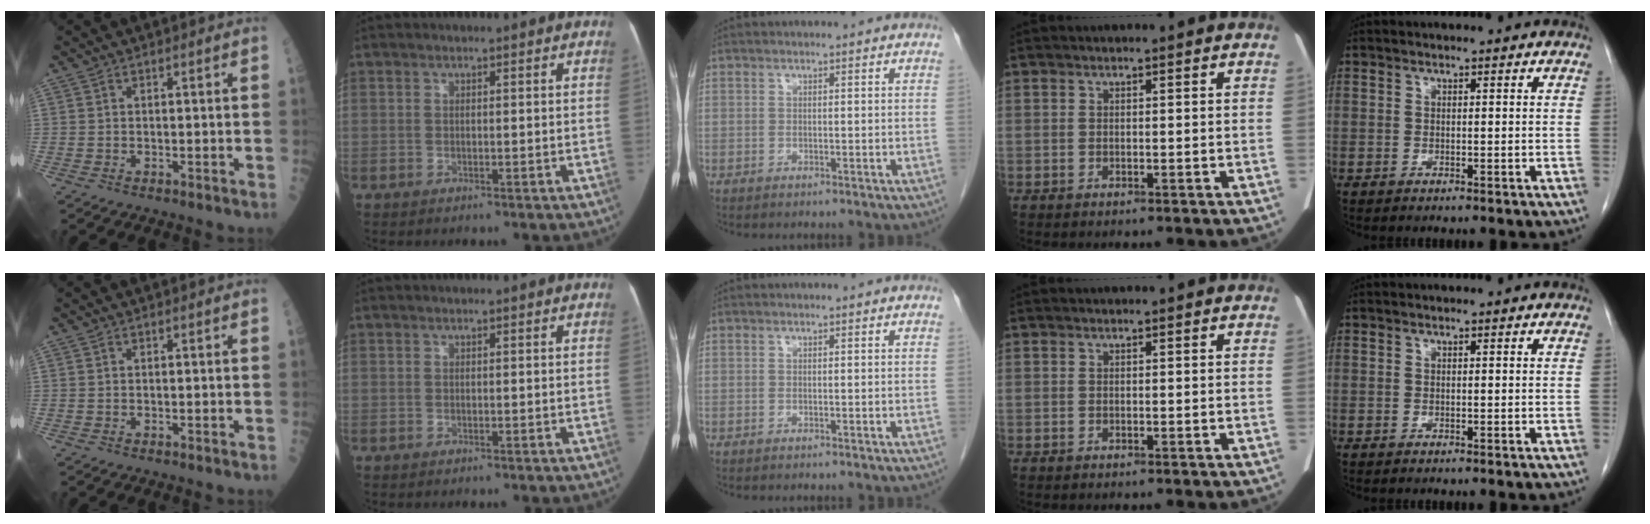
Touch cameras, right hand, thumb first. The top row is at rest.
{}